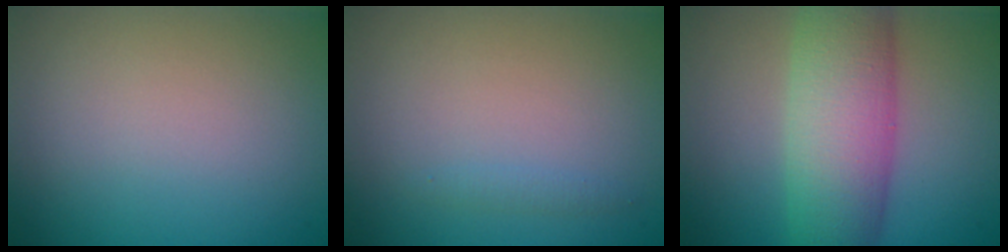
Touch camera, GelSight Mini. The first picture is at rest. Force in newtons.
{"total": 0.7, "press": 0.7, "slide": 0.0}
{"total": 8.5, "press": 8.5, "slide": 0.1}